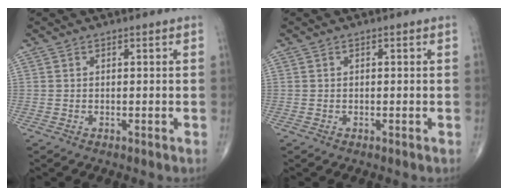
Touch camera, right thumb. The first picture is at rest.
{"total": 0.0}